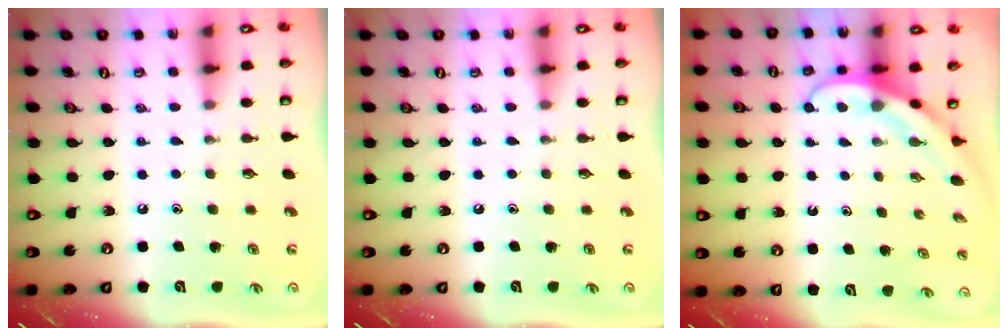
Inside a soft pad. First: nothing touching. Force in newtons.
{"total": 0.0}
{"total": 4.0, "press": 3.9, "slide": 0.3}